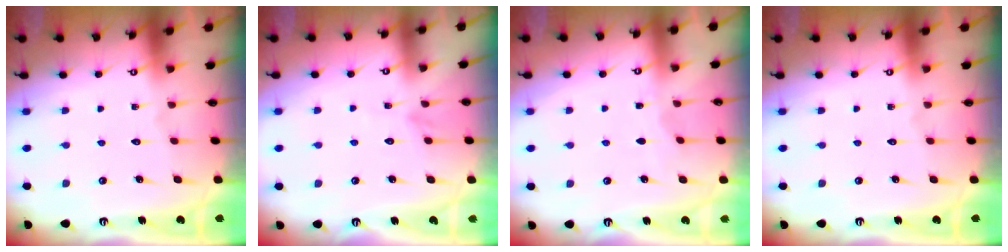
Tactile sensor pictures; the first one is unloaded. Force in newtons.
{"total": 1.7, "press": 1.7, "slide": 0.2}
{"total": 2.4, "press": 2.4, "slide": 0.3}
{"total": 0.0}